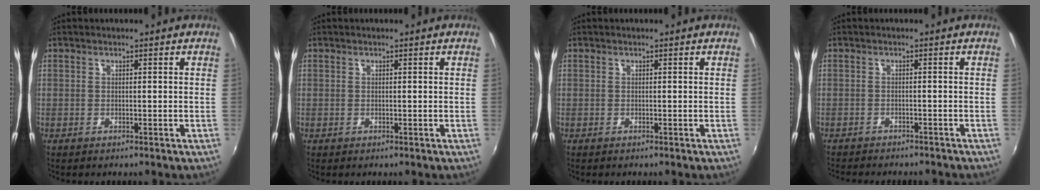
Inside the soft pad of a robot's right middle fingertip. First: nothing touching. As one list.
[{"total": 0.0}, {"total": 0.0}, {"total": 6.6, "force": [-6.1, 1.5, 2.3], "torque": [-0.057, -0.015, -0.087]}]